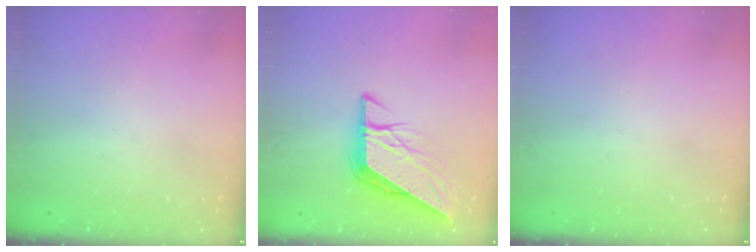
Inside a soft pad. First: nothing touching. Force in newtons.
{"total": 9.2, "press": 9.1, "slide": 0.8}
{"total": 0.0}